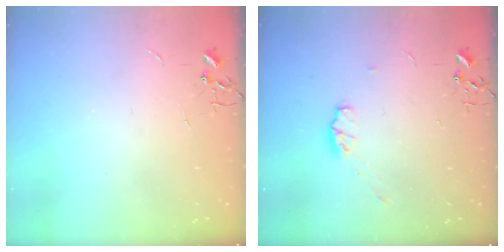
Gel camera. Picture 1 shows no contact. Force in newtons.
{"total": 4.6, "press": 4.6, "slide": 0.6}